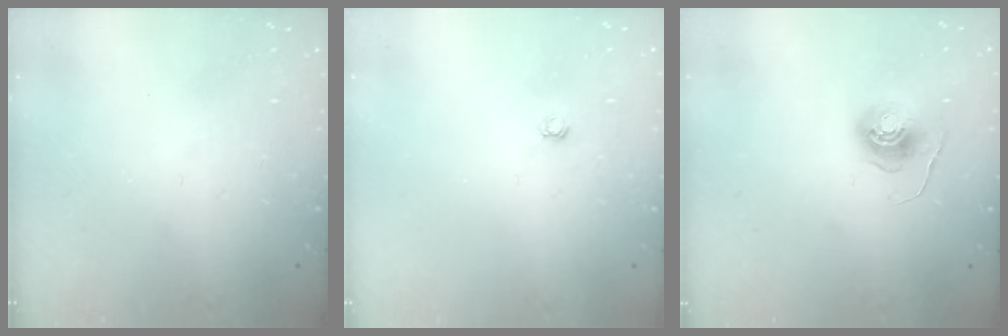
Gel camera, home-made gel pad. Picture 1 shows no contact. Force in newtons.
{"total": 3.0, "press": 3.0, "slide": 0.4}
{"total": 6.7, "press": 6.7, "slide": 0.3}